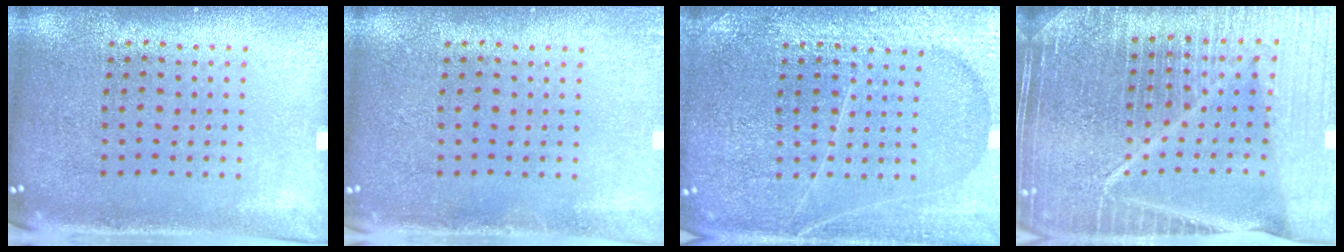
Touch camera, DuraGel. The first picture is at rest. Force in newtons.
{"total": 1.1, "press": 1.1, "slide": 0.1}
{"total": 6.5, "press": 6.4, "slide": 0.8}
{"total": 6.7, "press": 5.8, "slide": 3.4}